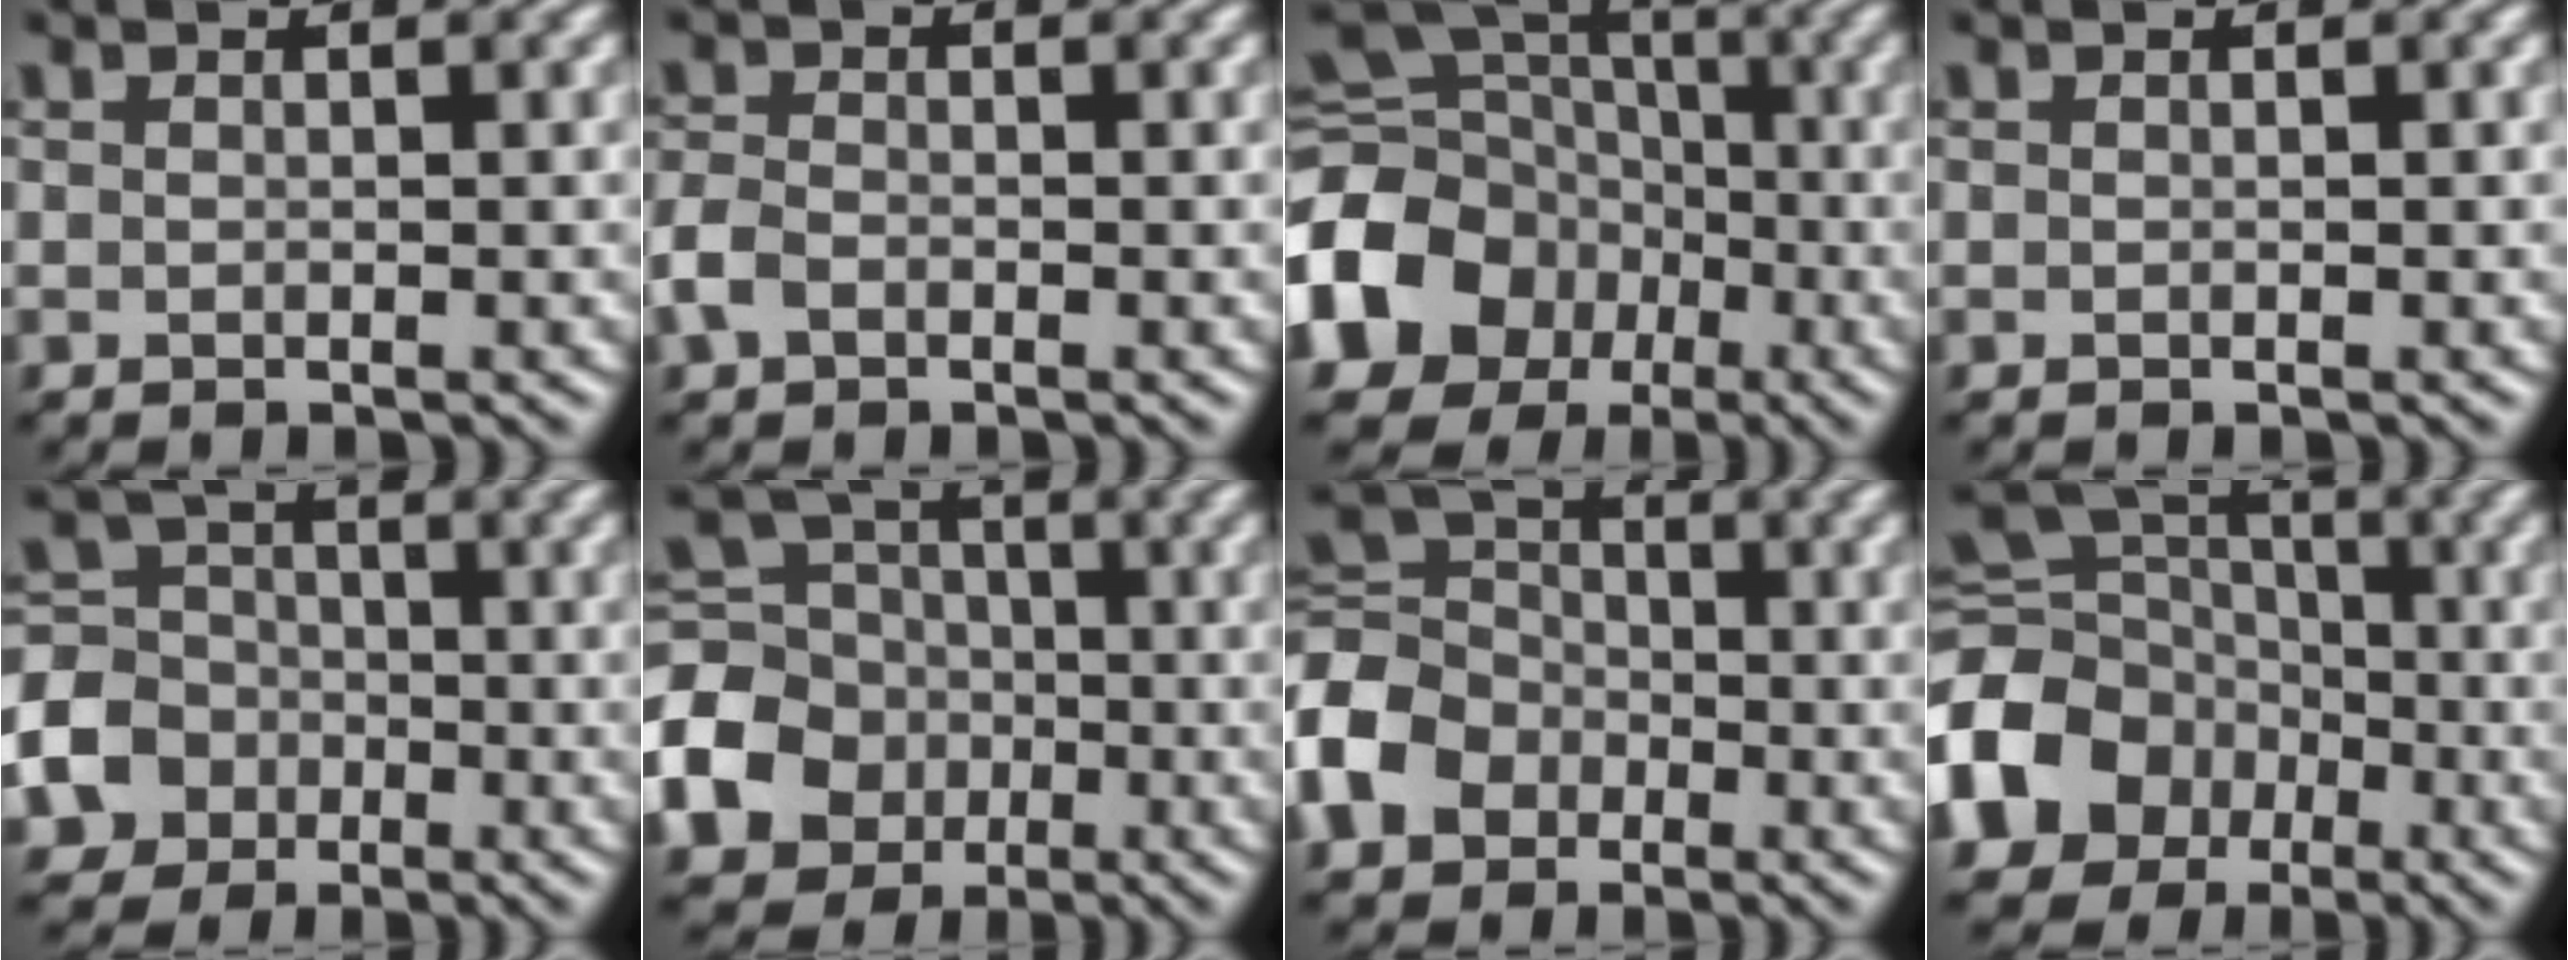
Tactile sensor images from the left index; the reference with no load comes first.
{"total": 2.0, "force": [-1.0, 1.4, 1.1], "torque": [-0.024, 0.006, -0.030]}
{"total": 13.4, "force": [-4.1, 11.3, 5.9], "torque": [-0.129, -0.013, -0.090]}
{"total": 0.0}
{"total": 5.8, "force": [-2.0, 5.2, 1.7], "torque": [-0.038, 0.003, -0.061]}
{"total": 8.9, "force": [-2.8, 7.5, 4.0], "torque": [-0.110, -0.005, -0.068]}
{"total": 7.4, "force": [-2.1, 6.1, 3.6], "torque": [-0.091, 0.012, -0.066]}
{"total": 12.4, "force": [-4.7, 10.4, 5.0], "torque": [-0.119, -0.018, -0.105]}